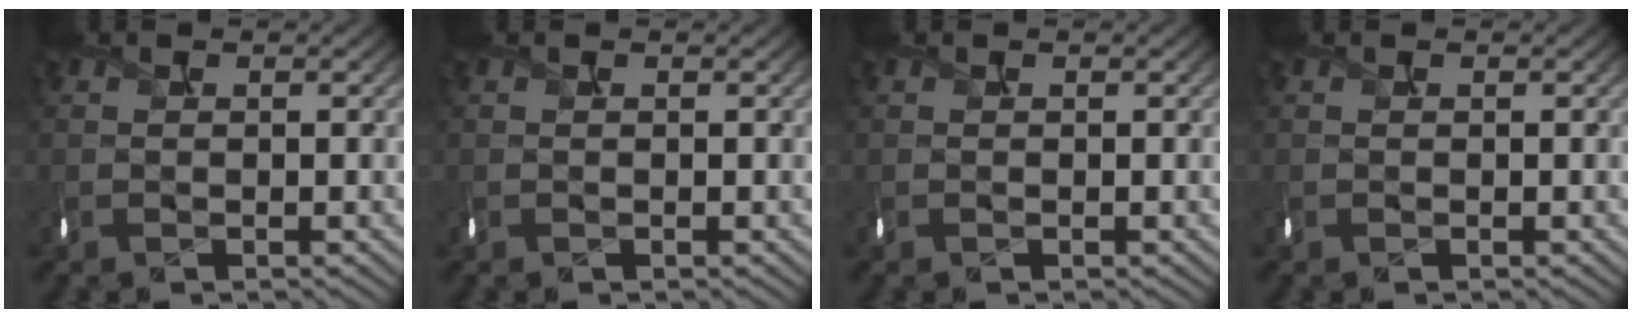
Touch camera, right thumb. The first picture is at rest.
{"total": 0.0}
{"total": 0.0}
{"total": 0.0}